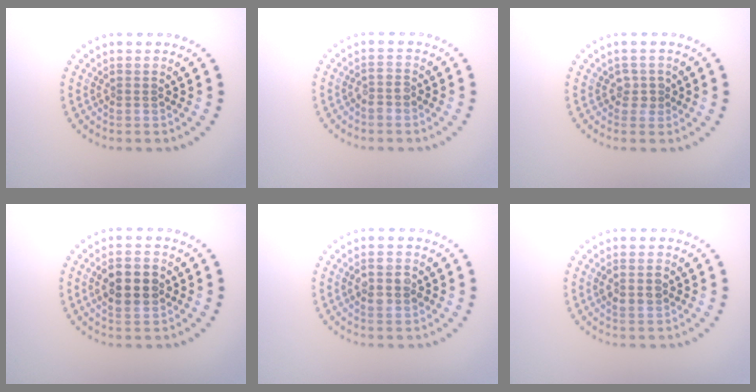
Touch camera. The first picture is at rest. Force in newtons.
{"total": 1.1, "press": 0.9, "slide": 0.6}
{"total": 1.3, "press": 1.0, "slide": 0.8}
{"total": 4.0, "press": 4.0, "slide": 0.2}
{"total": 2.8, "press": 2.8, "slide": 0.3}
{"total": 1.8, "press": 1.8, "slide": 0.1}